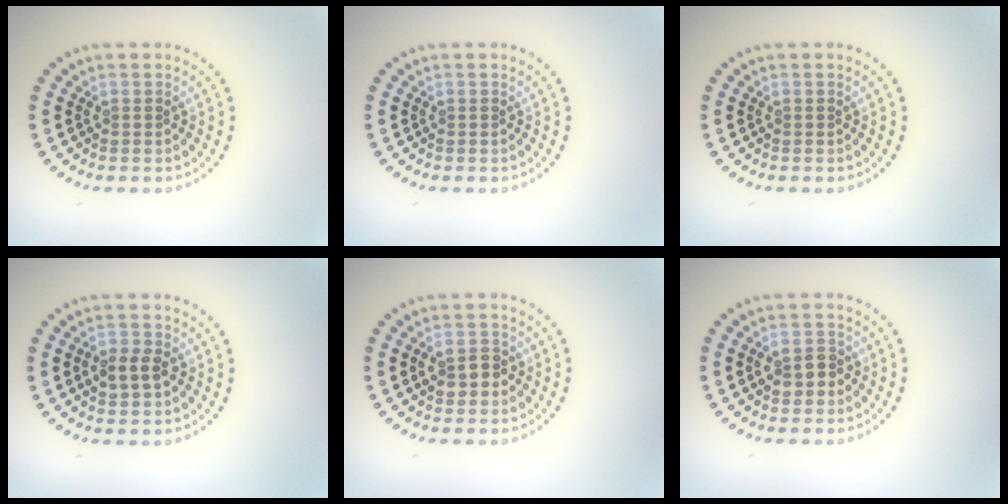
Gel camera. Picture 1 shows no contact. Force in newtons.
{"total": 0.0}
{"total": 0.0}
{"total": 2.5, "press": 2.4, "slide": 0.4}
{"total": 2.3, "press": 2.3, "slide": 0.4}
{"total": 2.1, "press": 2.1, "slide": 0.5}